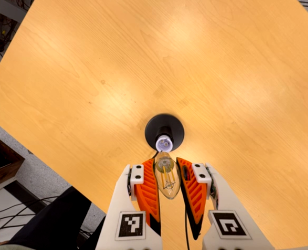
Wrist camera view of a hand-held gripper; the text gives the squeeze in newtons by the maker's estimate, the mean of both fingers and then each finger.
{"total": 22.5, "left": 25.4, "right": 19.5}